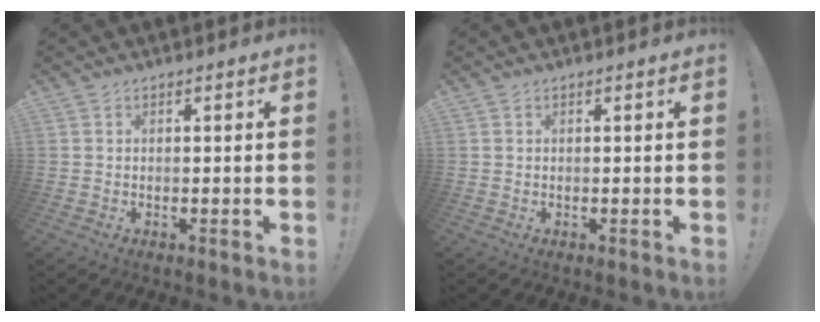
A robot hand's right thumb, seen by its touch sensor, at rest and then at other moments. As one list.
[{"total": 0.0}]